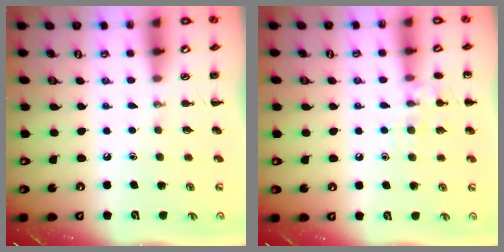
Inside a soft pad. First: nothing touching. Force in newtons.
{"total": 9.0, "press": 8.9, "slide": 1.7}